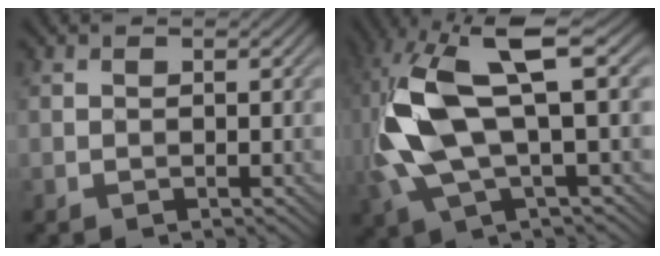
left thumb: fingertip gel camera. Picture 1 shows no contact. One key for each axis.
{"total": 13.1, "fx": 1.2, "fy": 4.9, "fz": 12.1, "tx": -0.287, "ty": 0.001, "tz": 0.024}